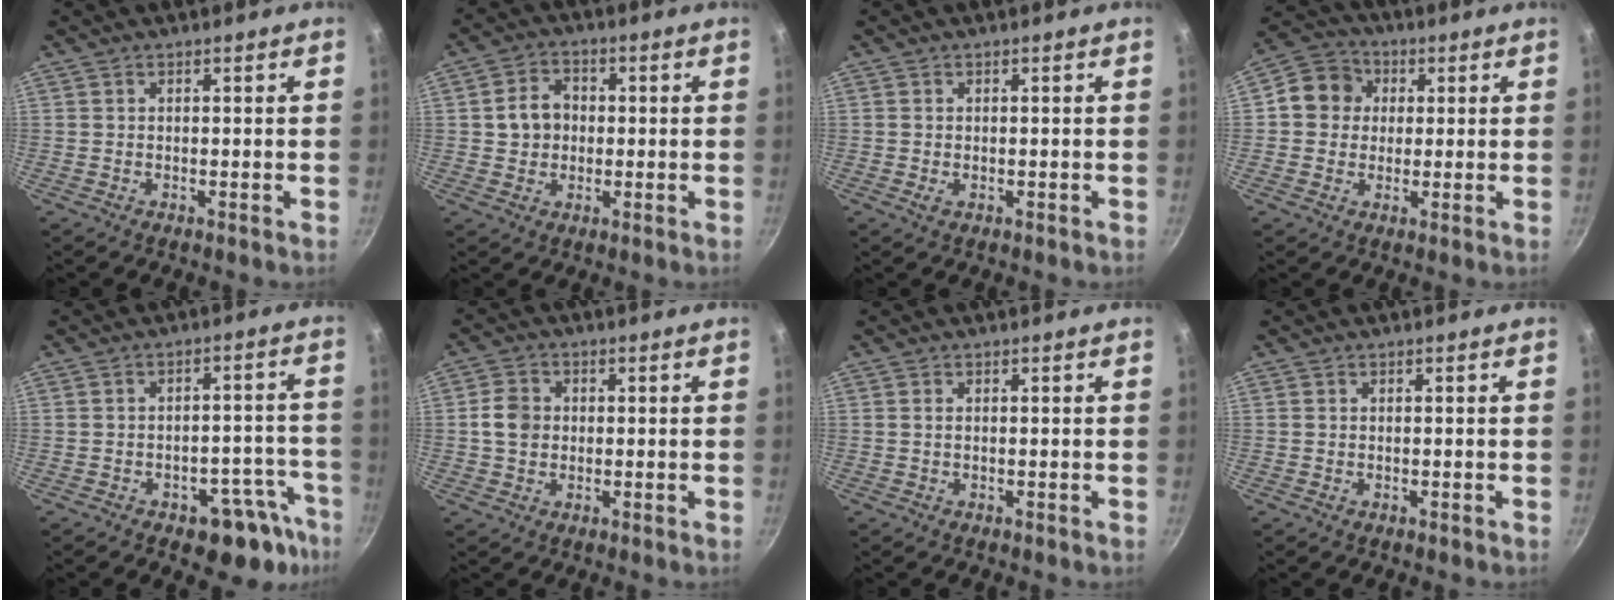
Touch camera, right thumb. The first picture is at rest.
{"total": 6.5, "force": [0.3, 5.5, 3.4], "torque": [-0.033, 0.013, -0.002]}
{"total": 1.1, "force": [-0.2, 0.8, 0.7], "torque": [-0.013, -0.002, -0.002]}
{"total": 8.3, "force": [1.3, 7.5, 3.2], "torque": [-0.019, 0.014, 0.002]}
{"total": 11.1, "force": [-6.6, 6.4, 6.3], "torque": [-0.002, 0.061, -0.069]}
{"total": 5.1, "force": [0.1, 4.3, 2.8], "torque": [-0.038, 0.008, -0.004]}
{"total": 0.6, "force": [0.1, 0.2, 0.5], "torque": [-0.011, 0.000, 0.002]}
{"total": 0.0}